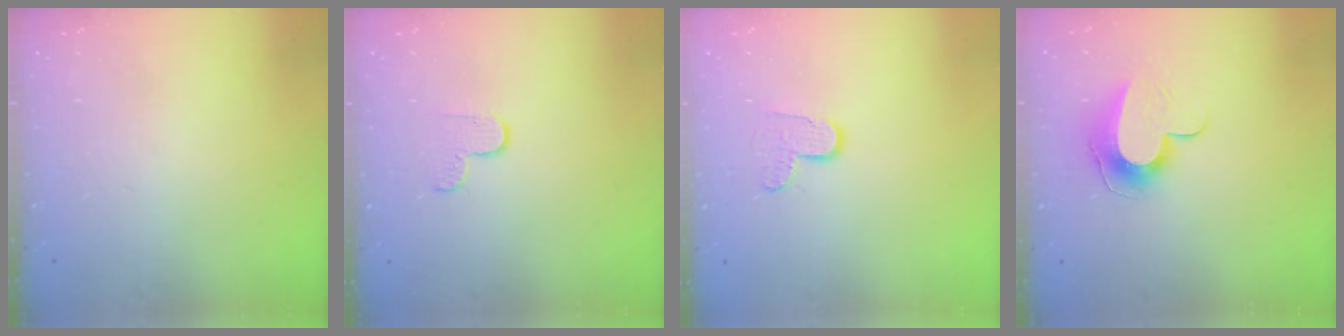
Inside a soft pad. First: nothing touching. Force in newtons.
{"total": 3.3, "press": 3.3, "slide": 0.4}
{"total": 7.7, "press": 7.6, "slide": 0.4}
{"total": 11.8, "press": 11.8, "slide": 0.6}